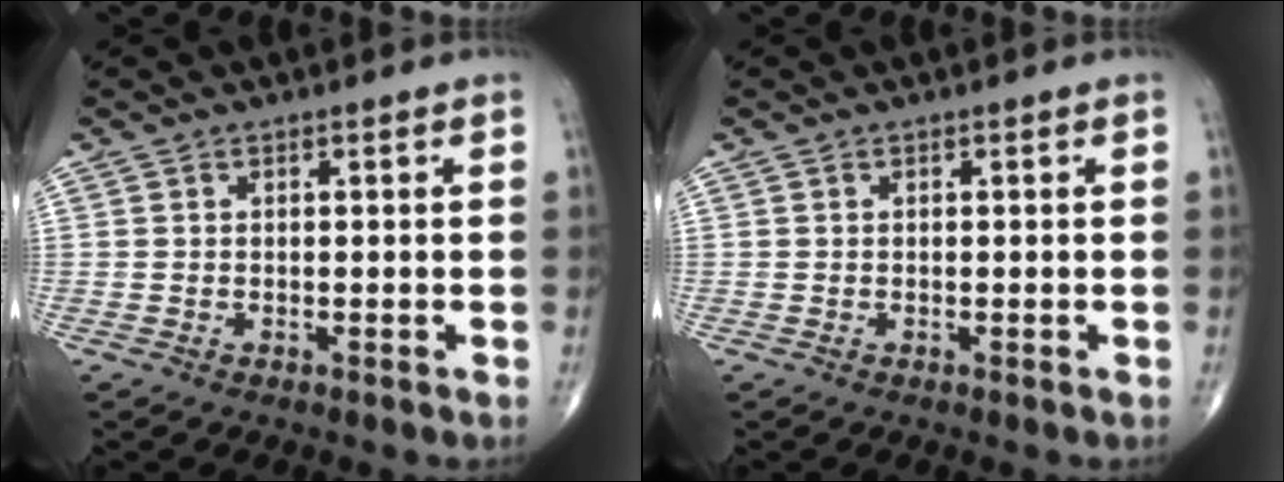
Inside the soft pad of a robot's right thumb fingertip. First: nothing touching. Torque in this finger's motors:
{"motor_torque": [0.00, 0.00, 0.00, 0.00, 0.00]}